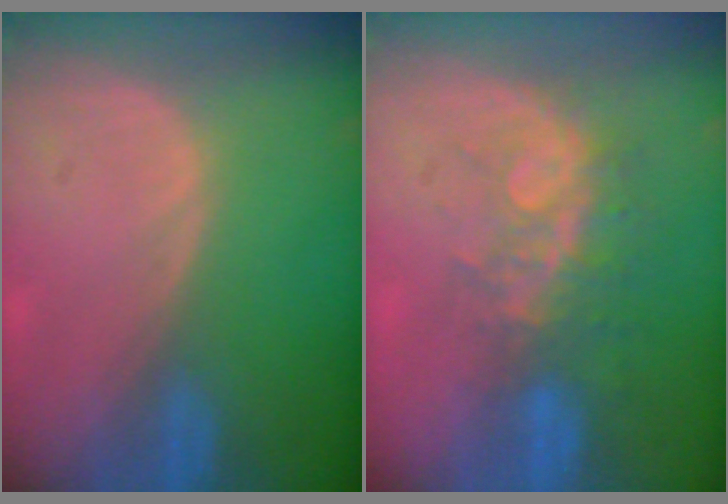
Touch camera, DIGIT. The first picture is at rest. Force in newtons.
{"total": 8.4, "press": 7.0, "slide": 4.7}